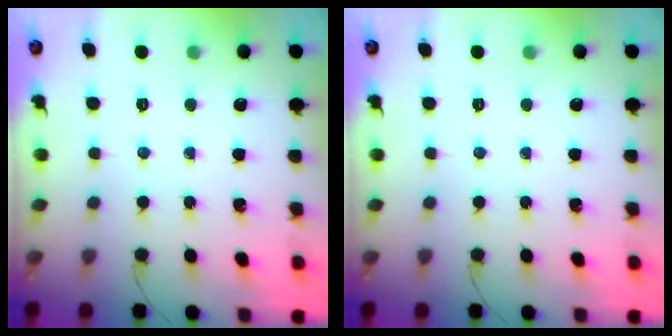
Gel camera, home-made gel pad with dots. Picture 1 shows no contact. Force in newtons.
{"total": 0.0}